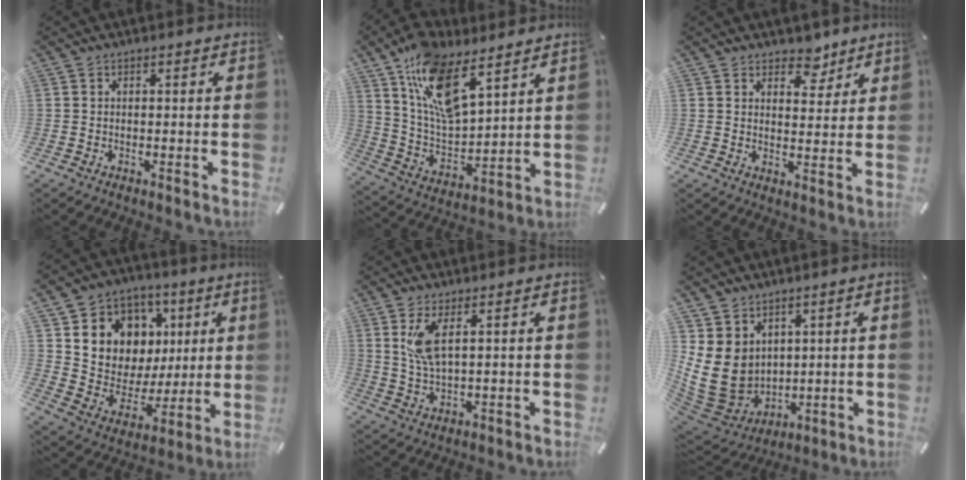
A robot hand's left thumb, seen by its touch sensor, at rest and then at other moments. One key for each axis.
{"total": 15.5, "fx": 10.5, "fy": 6.3, "fz": 9.6, "tx": -0.203, "ty": -0.055, "tz": 0.186}
{"total": 6.3, "fx": 4.7, "fy": 3.9, "fz": 1.4, "tx": 0.010, "ty": -0.034, "tz": 0.076}
{"total": 10.7, "fx": 2.9, "fy": 10.2, "fz": 1.3, "tx": -0.023, "ty": -0.039, "tz": 0.066}
{"total": 6.7, "fx": 2.7, "fy": 2.4, "fz": 5.7, "tx": -0.119, "ty": -0.002, "tz": 0.043}
{"total": 14.2, "fx": 1.6, "fy": 12.4, "fz": 6.8, "tx": -0.157, "ty": -0.023, "tz": 0.035}